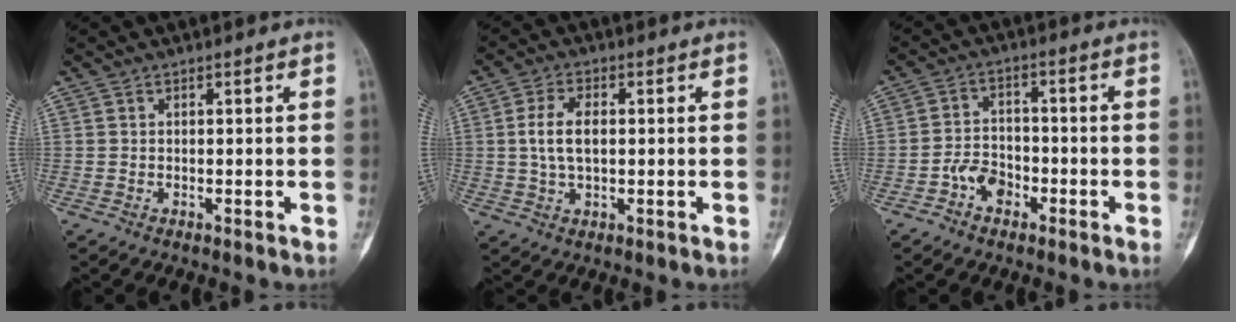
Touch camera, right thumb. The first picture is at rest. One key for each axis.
{"total": 6.3, "fx": 0.5, "fy": 3.4, "fz": 5.3, "tx": -0.103, "ty": 0.008, "tz": 0.008}
{"total": 5.3, "fx": -2.8, "fy": 3.5, "fz": 2.8, "tx": -0.033, "ty": 0.028, "tz": -0.055}